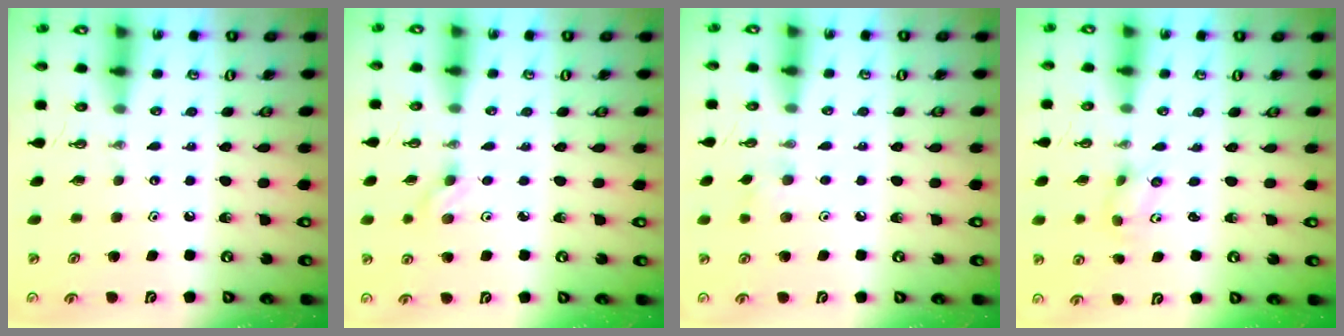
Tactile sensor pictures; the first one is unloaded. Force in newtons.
{"total": 3.0, "press": 2.6, "slide": 1.5}
{"total": 6.2, "press": 6.1, "slide": 1.0}
{"total": 3.4, "press": 3.1, "slide": 1.4}